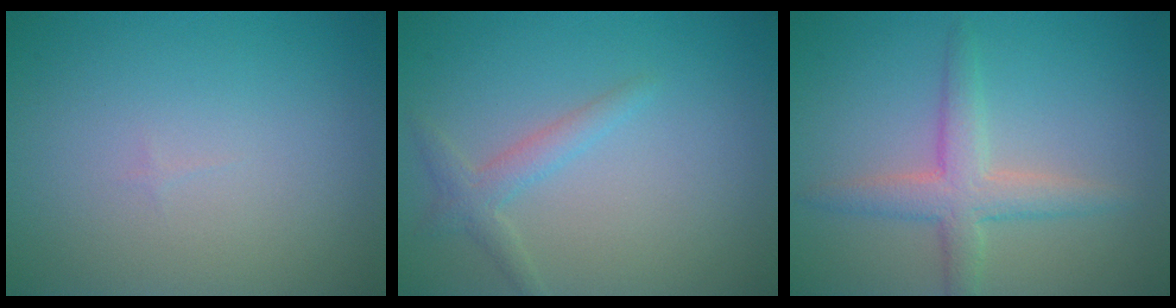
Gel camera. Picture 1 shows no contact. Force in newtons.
{"total": 1.9, "press": 1.9, "slide": 0.1}
{"total": 3.5, "press": 3.5, "slide": 0.0}